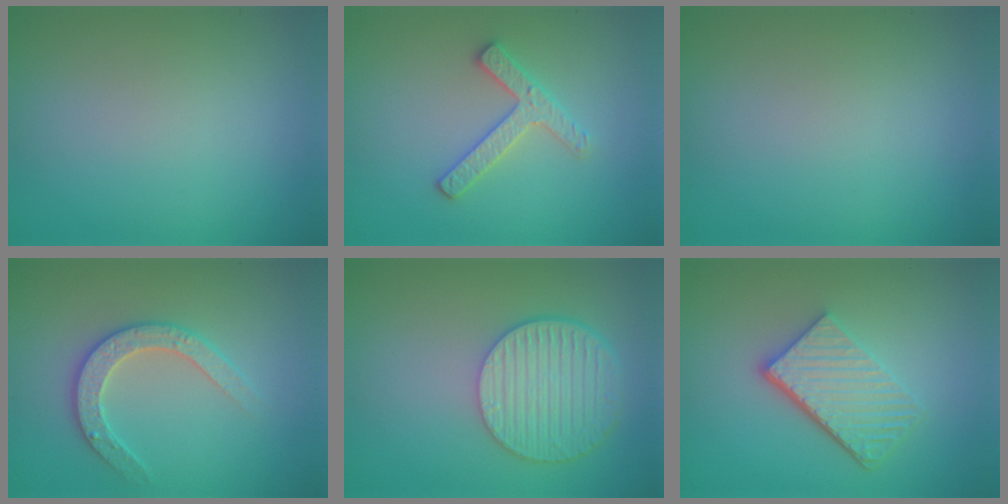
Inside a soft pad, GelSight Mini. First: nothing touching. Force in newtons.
{"total": 2.5, "press": 2.5, "slide": 0.4}
{"total": 0.0}
{"total": 2.8, "press": 2.7, "slide": 0.6}
{"total": 5.7, "press": 4.8, "slide": 3.1}
{"total": 5.3, "press": 3.8, "slide": 3.7}